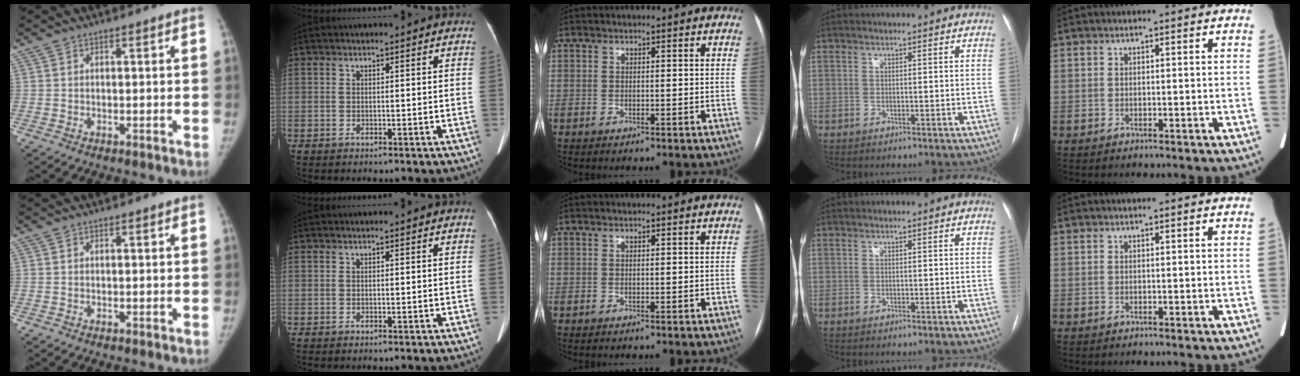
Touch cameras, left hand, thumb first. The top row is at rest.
{}